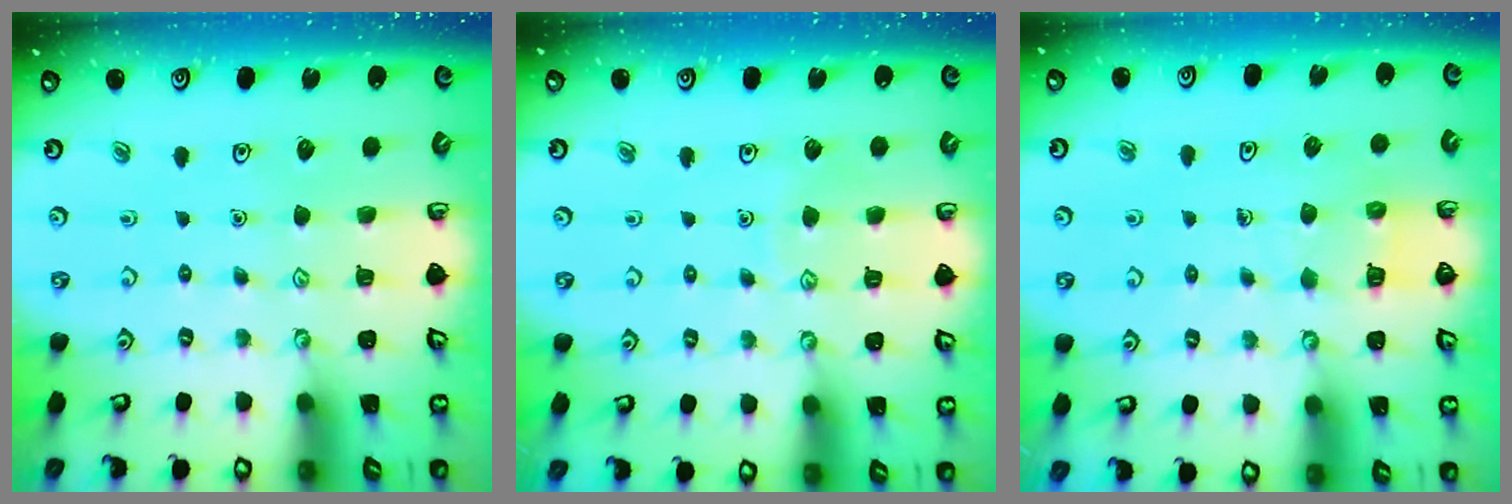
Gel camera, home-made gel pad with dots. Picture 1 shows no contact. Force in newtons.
{"total": 4.7, "press": 4.7, "slide": 0.5}
{"total": 5.9, "press": 5.9, "slide": 0.3}